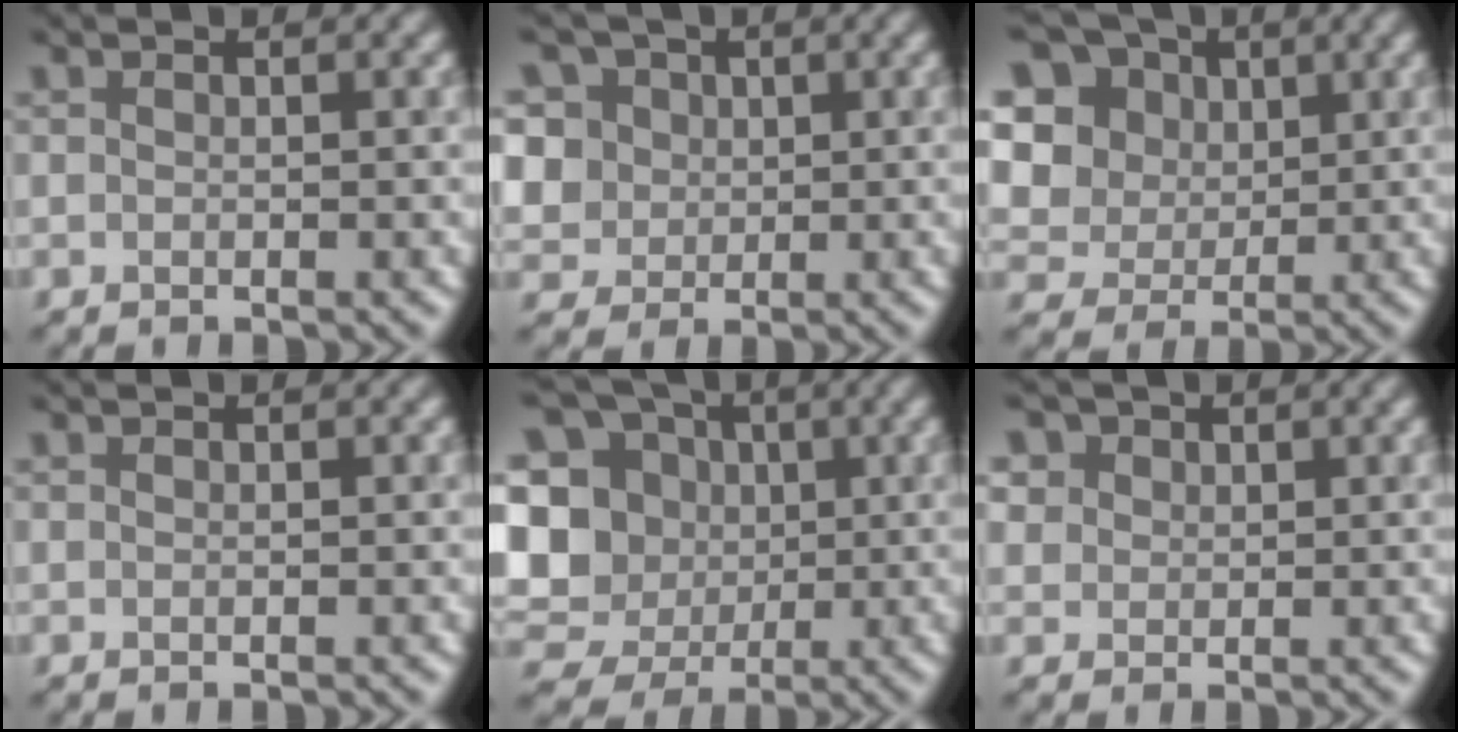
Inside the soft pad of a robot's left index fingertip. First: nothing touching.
{"total": 8.2, "force": [3.8, 6.5, 3.2], "torque": [-0.068, 0.022, 0.043]}
{"total": 12.4, "force": [4.6, 10.3, 5.2], "torque": [-0.143, 0.025, 0.081]}
{"total": 0.0}
{"total": 14.7, "force": [1.6, 13.5, 5.6], "torque": [-0.175, 0.029, 0.009]}
{"total": 4.2, "force": [2.3, 3.2, 1.4], "torque": [-0.034, 0.011, 0.035]}